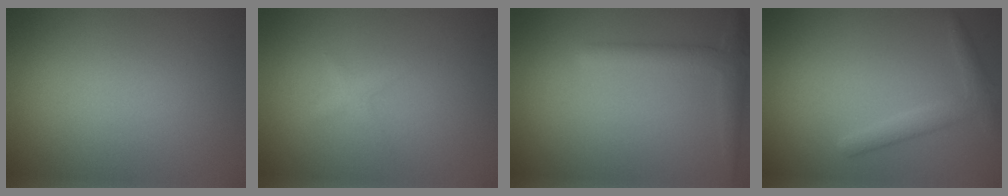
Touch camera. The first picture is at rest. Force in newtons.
{"total": 0.9, "press": 0.9, "slide": 0.0}
{"total": 2.6, "press": 2.6, "slide": 0.2}
{"total": 2.2, "press": 2.2, "slide": 0.1}